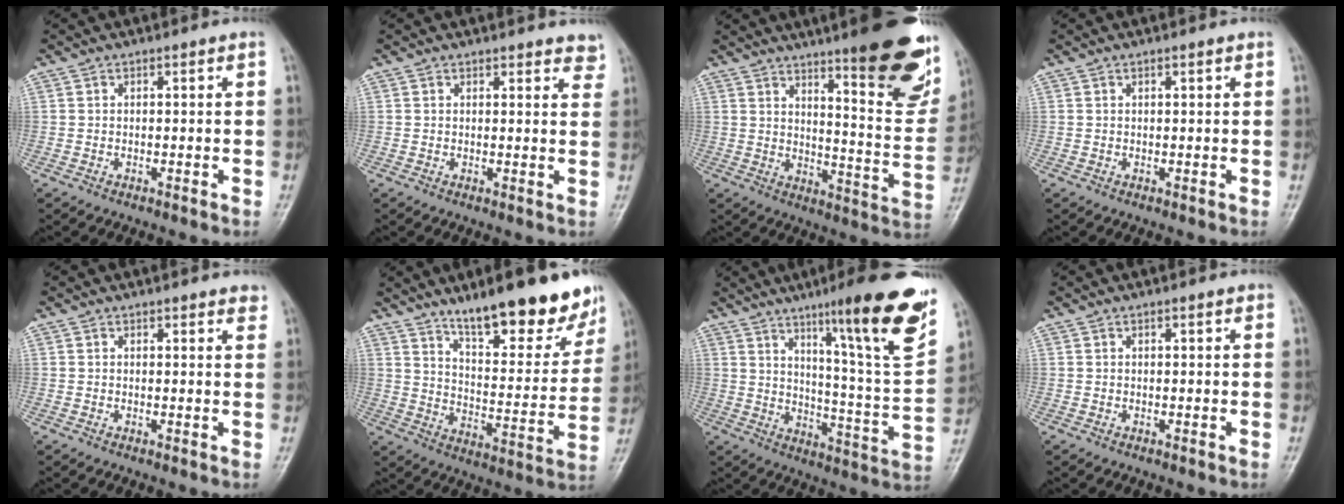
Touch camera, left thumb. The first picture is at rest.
{"total": 4.3, "force": [3.8, 1.5, 1.3], "torque": [0.013, -0.017, 0.033]}
{"total": 18.9, "force": [11.9, 4.3, 14.0], "torque": [-0.147, -0.068, 0.154]}
{"total": 0.9, "force": [0.5, 0.2, 0.7], "torque": [-0.011, 0.000, 0.007]}
{"total": 2.7, "force": [2.3, 0.8, 1.2], "torque": [0.002, -0.005, 0.020]}
{"total": 19.6, "force": [14.2, 5.4, 12.4], "torque": [-0.135, -0.084, 0.221]}
{"total": 22.8, "force": [13.3, 2.6, 18.4], "torque": [-0.235, -0.061, 0.198]}
{"total": 0.9, "force": [0.6, 0.2, 0.7], "torque": [-0.011, 0.000, 0.006]}